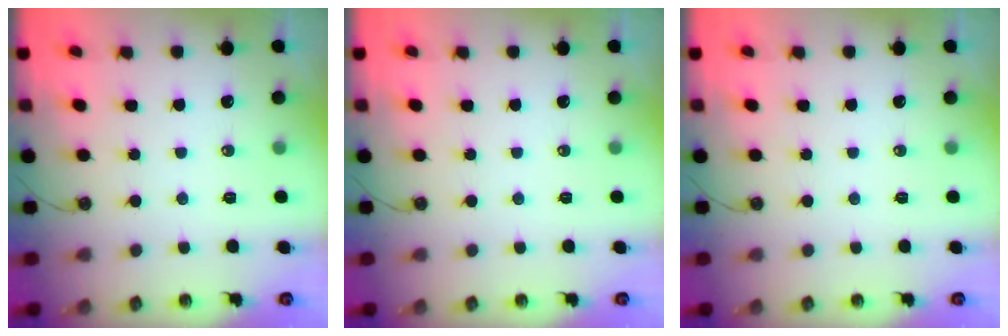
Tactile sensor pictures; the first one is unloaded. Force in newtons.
{"total": 0.0}
{"total": 0.0}